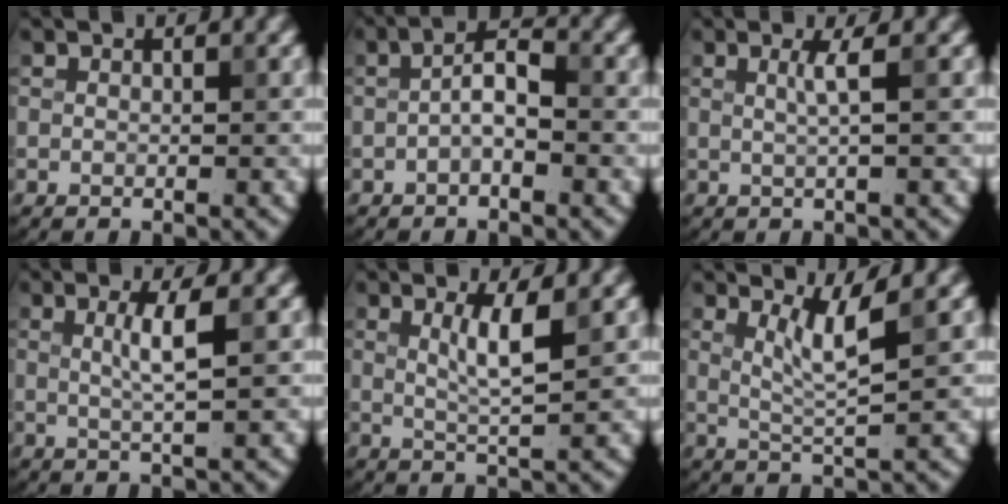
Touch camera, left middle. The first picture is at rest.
{"total": 2.3, "force": [-0.9, 0.8, 1.9], "torque": [-0.036, 0.013, -0.020]}
{"total": 1.2, "force": [0.3, -0.1, 1.1], "torque": [-0.021, 0.002, 0.006]}
{"total": 2.4, "force": [0.5, 0.1, 2.3], "torque": [-0.045, 0.003, 0.011]}
{"total": 2.4, "force": [0.8, 0.1, 2.3], "torque": [-0.044, -0.003, 0.019]}
{"total": 2.7, "force": [1.3, 0.1, 2.3], "torque": [-0.048, -0.005, 0.034]}